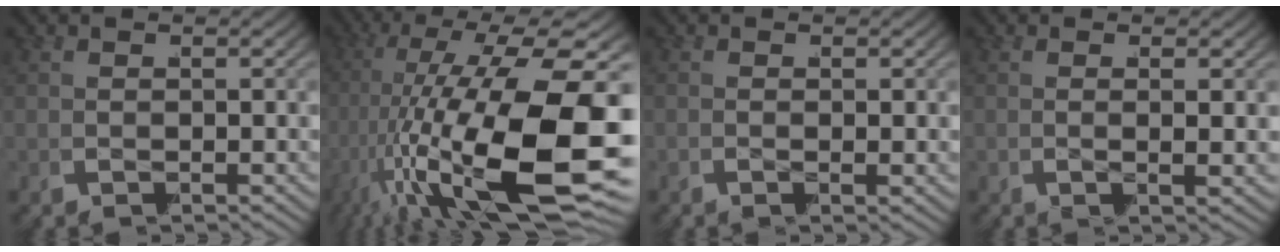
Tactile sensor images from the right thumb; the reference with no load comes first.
{"total": 19.9, "force": [-1.5, 9.1, 17.6], "torque": [-0.335, -0.044, 0.015]}
{"total": 0.5, "force": [-0.2, 0.2, 0.5], "torque": [-0.008, -0.004, -0.004]}
{"total": 1.3, "force": [0.0, -0.2, 1.2], "torque": [-0.015, 0.006, -0.006]}